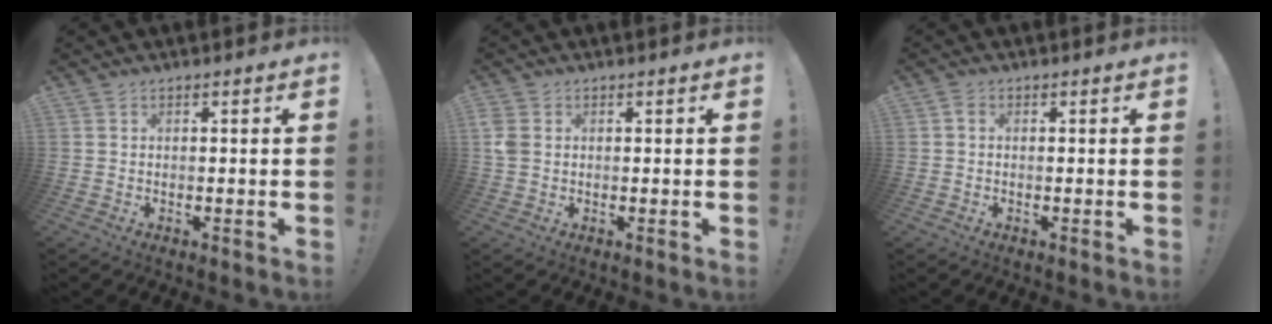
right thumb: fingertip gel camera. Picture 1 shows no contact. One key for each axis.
{"total": 3.7, "fx": 0.6, "fy": 2.7, "fz": 2.4, "tx": -0.045, "ty": 0.002, "tz": 0.012}
{"total": 0.9, "fx": -0.2, "fy": 0.7, "fz": 0.5, "tx": -0.015, "ty": 0.004, "tz": -0.003}